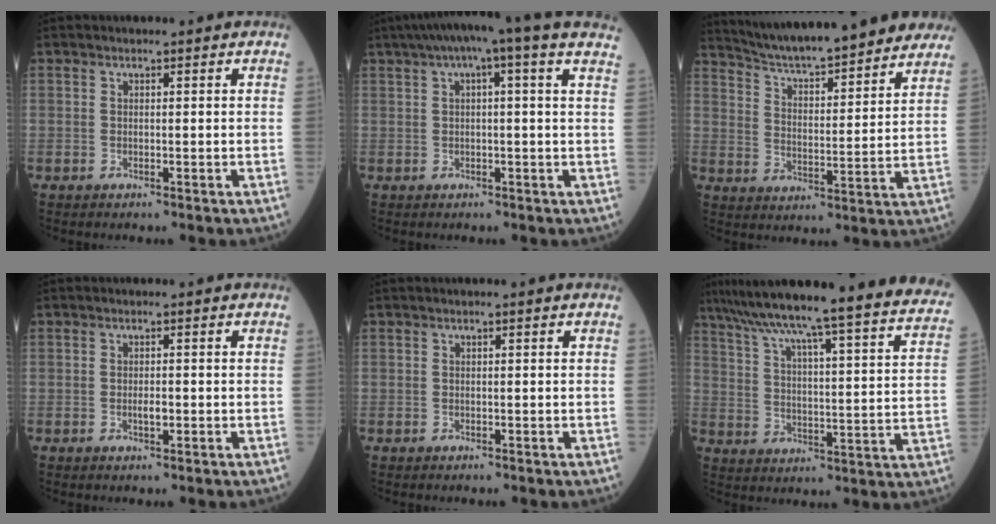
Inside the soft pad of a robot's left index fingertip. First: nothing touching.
{"total": 12.4, "force": [8.5, 0.5, 9.1], "torque": [-0.145, 0.054, 0.101]}
{"total": 22.1, "force": [19.8, 2.6, 9.5], "torque": [-0.148, 0.004, 0.277]}
{"total": 1.3, "force": [-0.4, 0.5, 1.2], "torque": [-0.023, 0.000, -0.006]}
{"total": 0.0}
{"total": 31.9, "force": [27.9, 0.6, 15.5], "torque": [-0.248, -0.061, 0.357]}